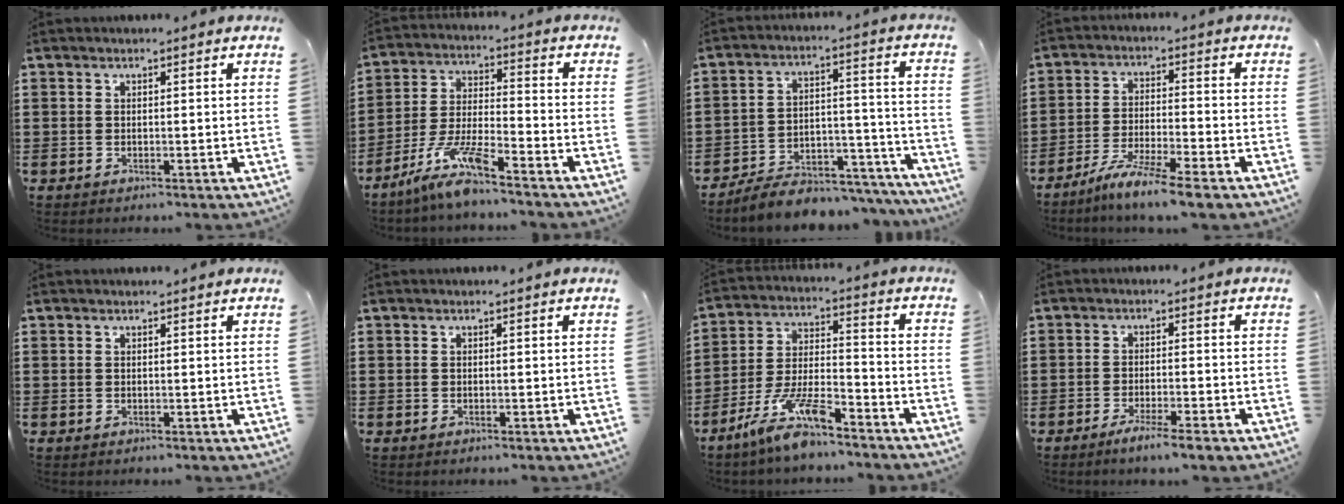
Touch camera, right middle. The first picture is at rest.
{"total": 8.5, "force": [-6.8, 0.6, 4.9], "torque": [-0.109, -0.009, -0.132]}
{"total": 6.6, "force": [-6.1, 1.8, 1.4], "torque": [-0.025, 0.018, -0.119]}
{"total": 6.6, "force": [-5.7, -0.4, 3.3], "torque": [-0.070, -0.014, -0.107]}
{"total": 0.0}
{"total": 0.0}
{"total": 10.0, "force": [-8.0, 1.5, 5.7], "torque": [-0.123, 0.005, -0.157]}
{"total": 3.4, "force": [-2.7, -0.1, 2.0], "torque": [-0.031, -0.001, -0.046]}